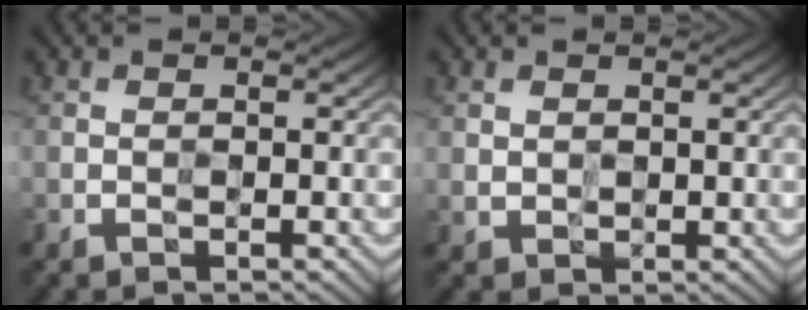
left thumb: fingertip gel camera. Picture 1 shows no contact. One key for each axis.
{"total": 1.6, "fx": 1.1, "fy": 1.0, "fz": 0.5, "tx": -0.018, "ty": -0.002, "tz": 0.025}